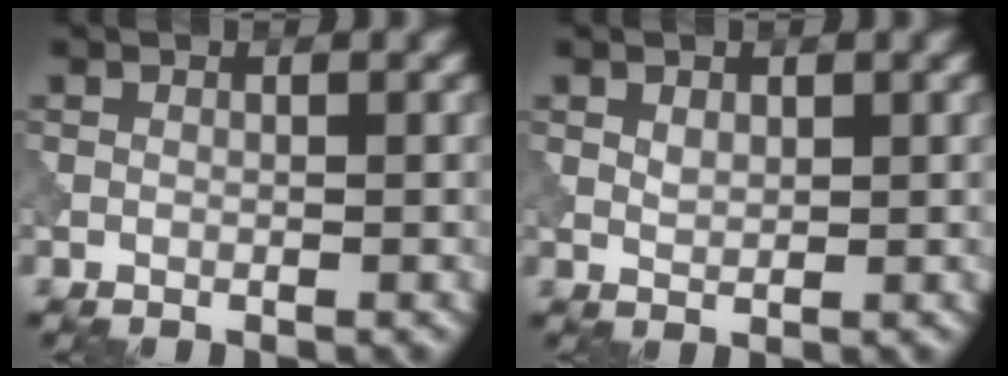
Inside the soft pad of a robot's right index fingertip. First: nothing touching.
{"total": 1.2, "force": [0.6, 0.7, 0.7], "torque": [-0.015, -0.002, 0.013]}